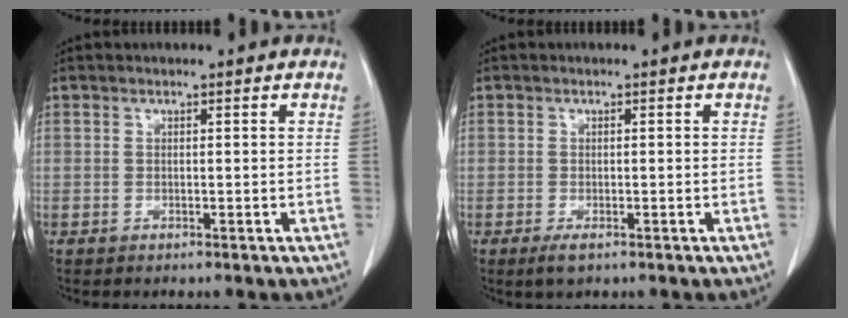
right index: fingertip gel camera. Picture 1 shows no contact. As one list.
[{"total": 1.9, "force": [-1.1, 0.7, 1.4], "torque": [-0.027, -0.003, -0.016]}]